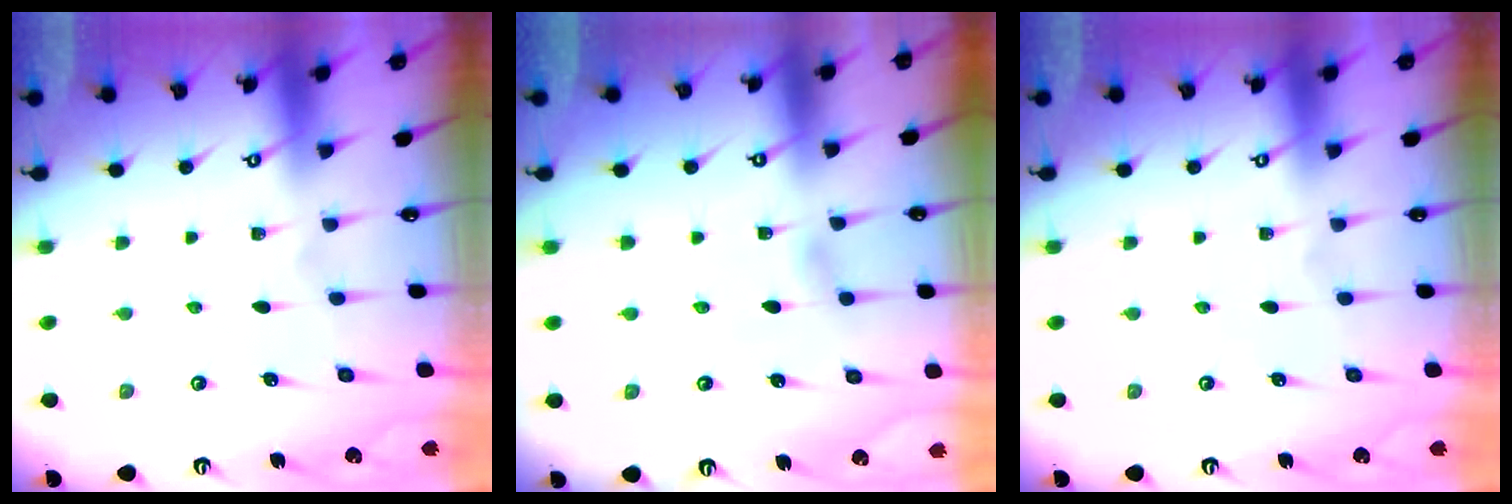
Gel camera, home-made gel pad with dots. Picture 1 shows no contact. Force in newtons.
{"total": 2.7, "press": 2.7, "slide": 0.3}
{"total": 0.0}